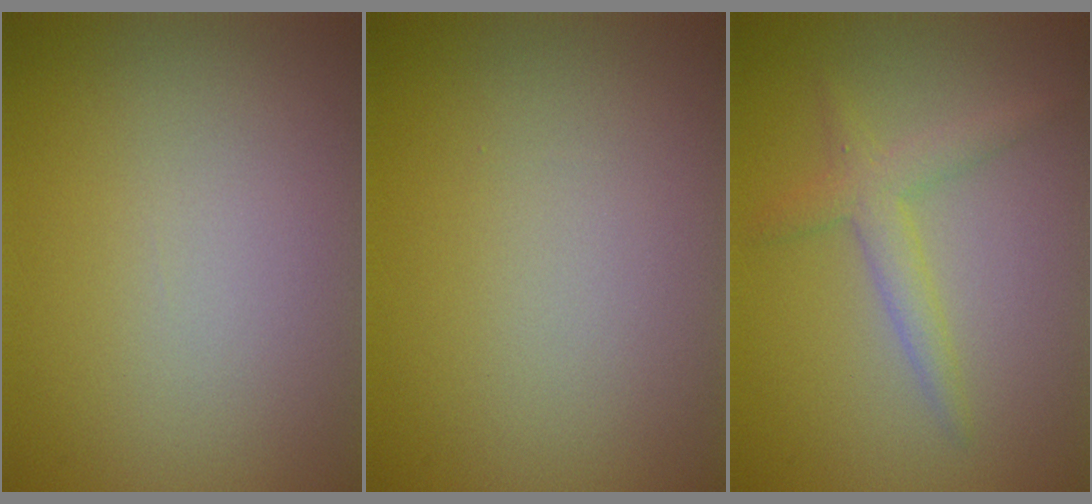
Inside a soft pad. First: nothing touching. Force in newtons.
{"total": 0.0}
{"total": 2.4, "press": 2.4, "slide": 0.3}